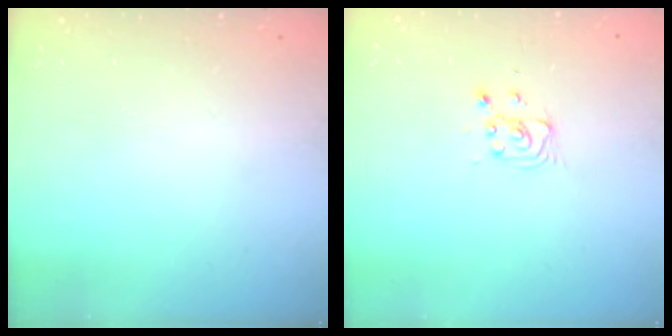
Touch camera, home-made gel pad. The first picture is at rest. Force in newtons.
{"total": 2.8, "press": 2.8, "slide": 0.4}